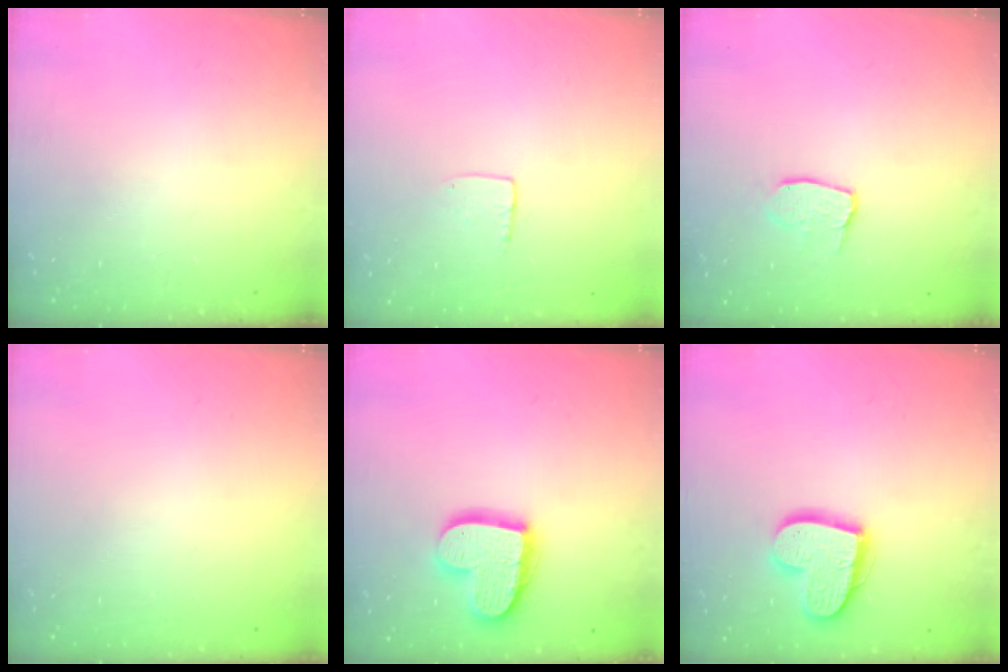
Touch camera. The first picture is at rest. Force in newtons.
{"total": 3.7, "press": 3.7, "slide": 0.3}
{"total": 6.1, "press": 6.0, "slide": 0.4}
{"total": 0.0}
{"total": 16.2, "press": 16.1, "slide": 1.5}
{"total": 15.4, "press": 15.4, "slide": 1.2}